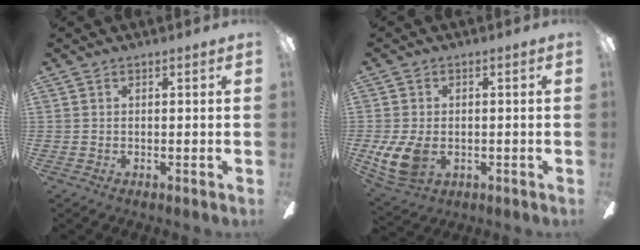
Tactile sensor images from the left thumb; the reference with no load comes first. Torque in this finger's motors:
{"motor_torque": [-0.05, 0.38, 0.09, -0.07, 0.04]}